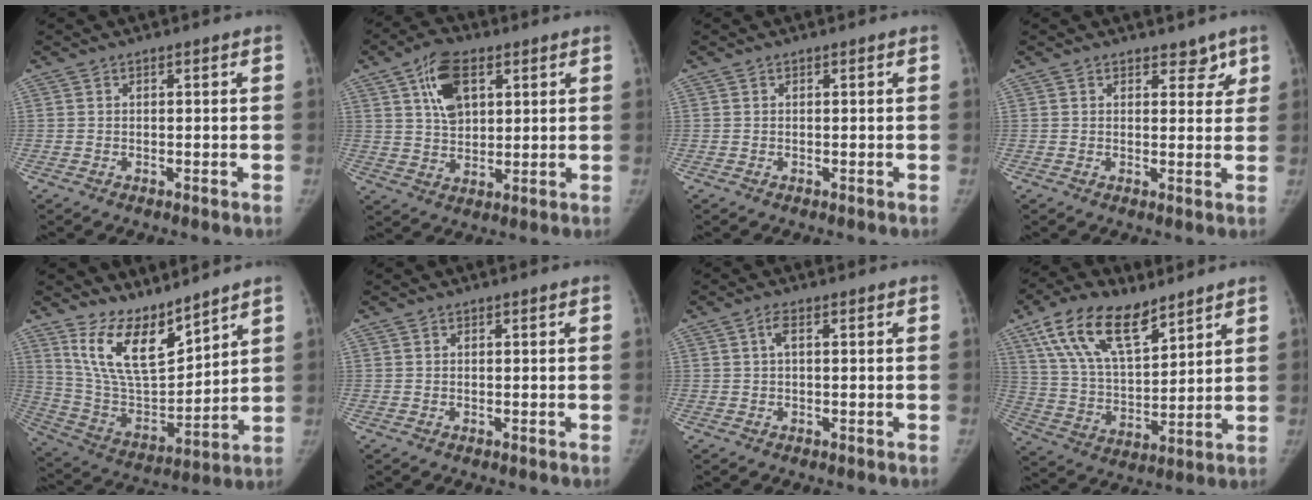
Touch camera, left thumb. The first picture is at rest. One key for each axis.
{"total": 9.7, "fx": 4.1, "fy": 5.8, "fz": 6.7, "tx": -0.097, "ty": -0.010, "tz": 0.073}
{"total": 0.0}
{"total": 3.3, "fx": 2.3, "fy": 2.0, "fz": 1.3, "tx": 0.015, "ty": -0.012, "tz": 0.028}
{"total": 14.5, "fx": 10.8, "fy": 5.3, "fz": 8.1, "tx": -0.116, "ty": -0.077, "tz": 0.222}
{"total": 0.0}
{"total": 1.7, "fx": 0.3, "fy": 0.7, "fz": 1.6, "tx": -0.035, "ty": 0.006, "tz": 0.007}
{"total": 16.8, "fx": 10.4, "fy": 7.4, "fz": 10.9, "tx": -0.173, "ty": -0.036, "tz": 0.199}